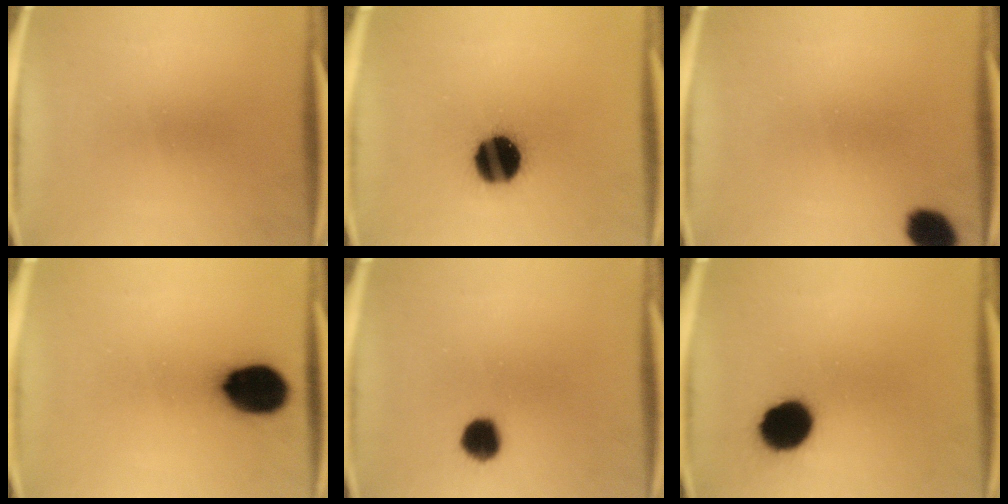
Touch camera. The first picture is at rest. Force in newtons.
{"total": 15.3}
{"total": 6.7}
{"total": 14.7}
{"total": 6.0}
{"total": 11.5}